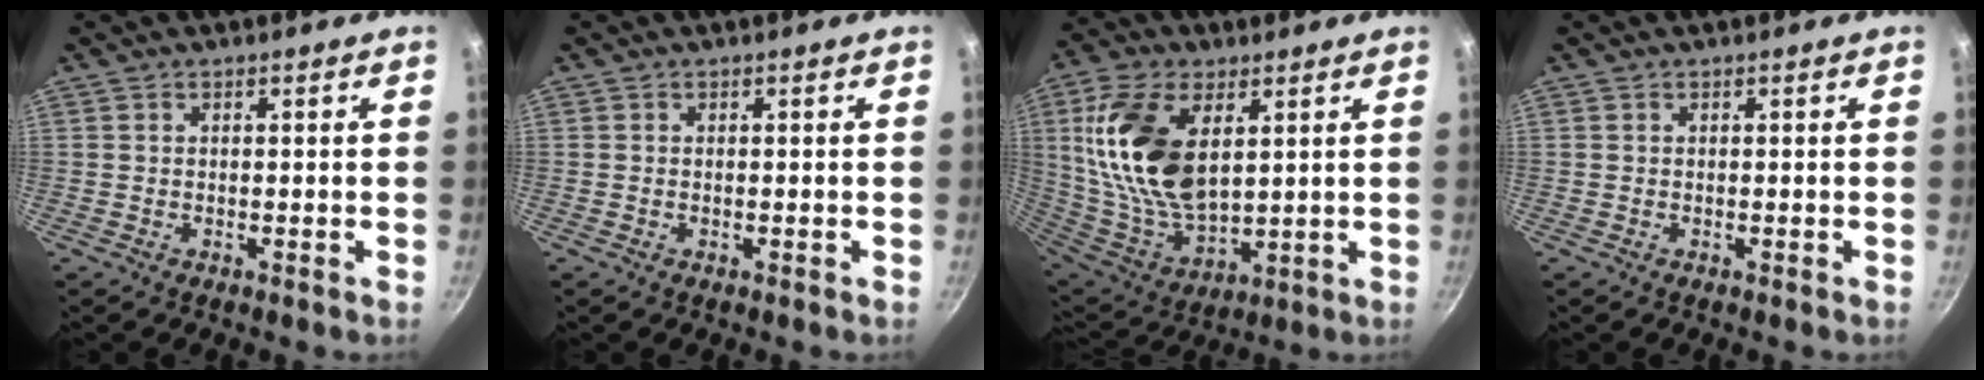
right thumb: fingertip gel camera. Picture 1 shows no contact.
{"total": 0.0}
{"total": 20.3, "force": [5.6, 11.3, 15.9], "torque": [-0.301, -0.024, 0.118]}
{"total": 0.0}